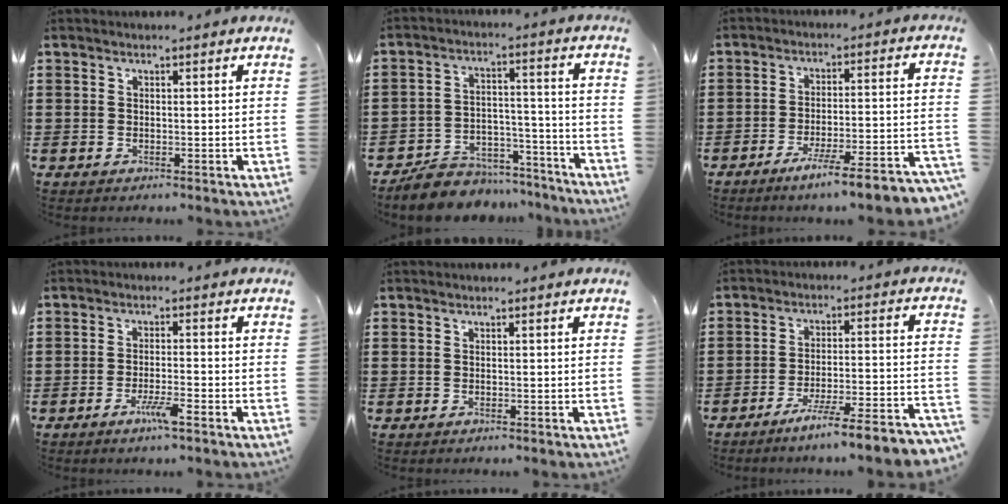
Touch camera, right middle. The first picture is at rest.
{"total": 7.4, "force": [-7.0, 2.1, 0.8], "torque": [-0.013, 0.026, -0.135]}
{"total": 7.0, "force": [-6.0, -0.9, 3.6], "torque": [-0.054, -0.017, -0.112]}
{"total": 3.9, "force": [-2.4, 0.4, 3.0], "torque": [-0.063, -0.007, -0.046]}
{"total": 0.6, "force": [-0.5, 0.0, 0.1], "torque": [-0.005, -0.003, -0.010]}
{"total": 6.6, "force": [-5.8, -1.2, 2.9], "torque": [-0.042, -0.021, -0.112]}